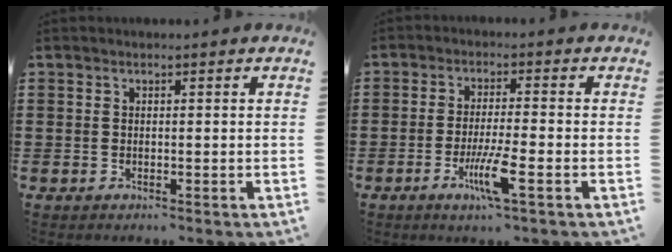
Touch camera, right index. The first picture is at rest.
{"total": 6.3, "force": [-2.8, 0.4, 5.7], "torque": [-0.112, -0.016, -0.051]}